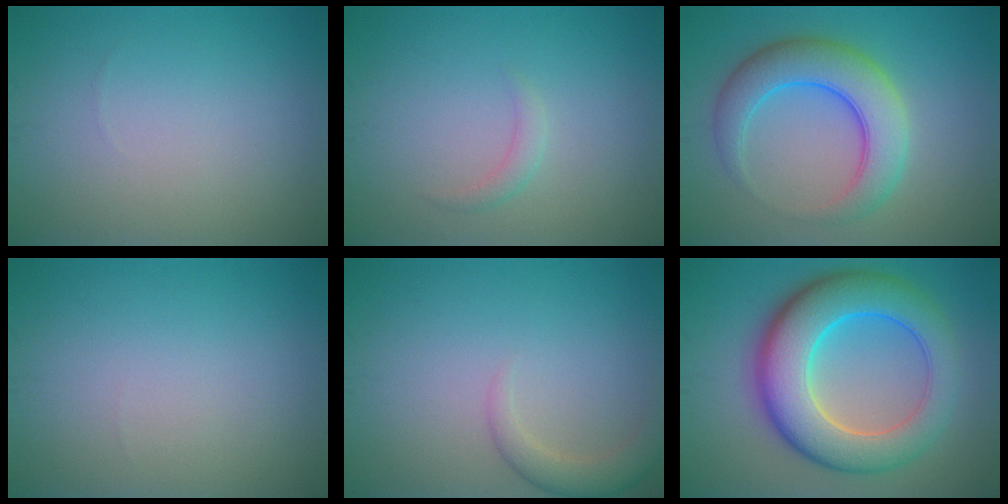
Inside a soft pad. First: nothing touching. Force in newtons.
{"total": 1.1, "press": 1.1, "slide": 0.1}
{"total": 6.5, "press": 6.5, "slide": 0.2}
{"total": 0.0}
{"total": 2.5, "press": 2.5, "slide": 0.2}
{"total": 10.5, "press": 10.5, "slide": 0.1}